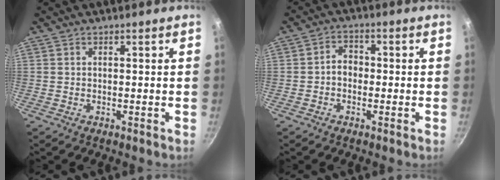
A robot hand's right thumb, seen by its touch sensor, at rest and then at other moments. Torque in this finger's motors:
{"motor_torque": [-0.10, -0.10, 0.01, 0.00, 0.07]}